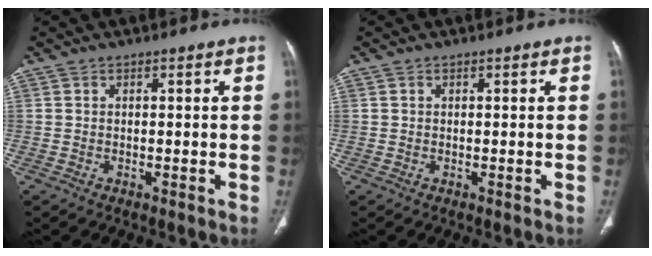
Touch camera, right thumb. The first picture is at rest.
{"total": 0.0}